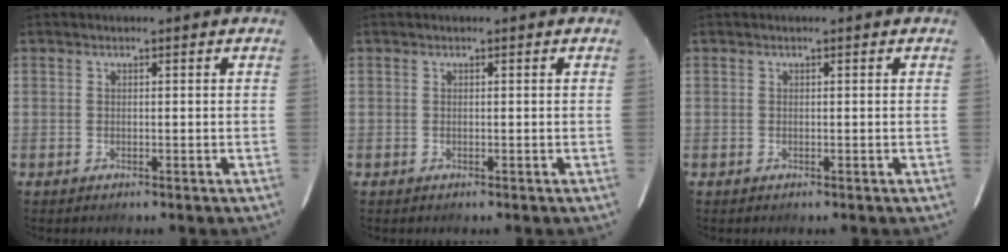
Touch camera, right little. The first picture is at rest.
{"total": 0.0}
{"total": 0.0}